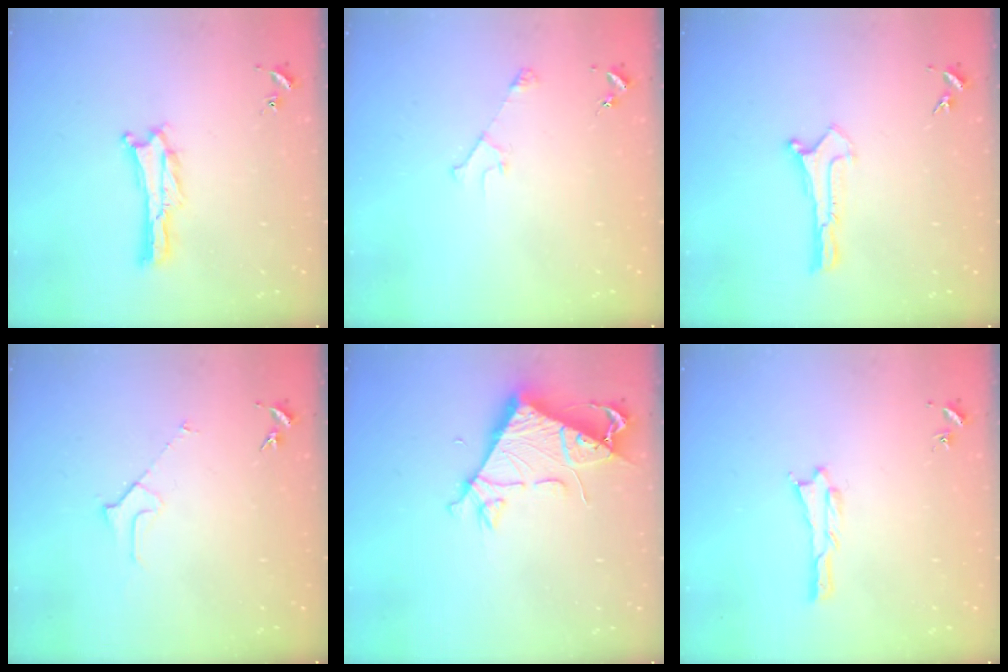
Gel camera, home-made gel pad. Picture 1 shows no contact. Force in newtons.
{"total": 2.9, "press": 2.9, "slide": 0.3}
{"total": 0.0}
{"total": 2.3, "press": 2.3, "slide": 0.2}
{"total": 7.1, "press": 7.1, "slide": 0.6}
{"total": 0.6, "press": 0.6, "slide": 0.1}